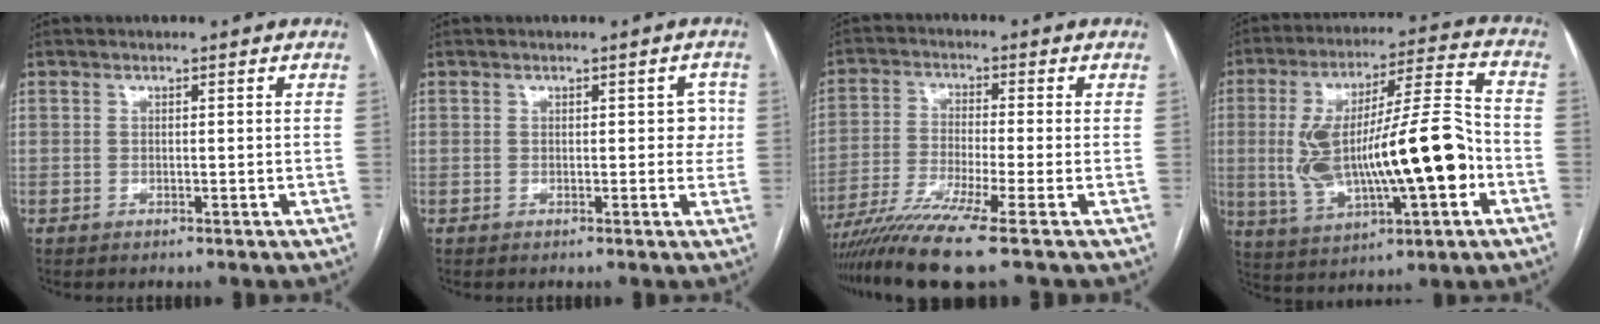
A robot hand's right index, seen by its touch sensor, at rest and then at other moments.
{"total": 2.5, "force": [0.2, 1.7, 1.9], "torque": [-0.008, 0.016, 0.000]}
{"total": 10.1, "force": [-7.3, -1.8, 6.7], "torque": [-0.121, -0.030, -0.129]}
{"total": 20.3, "force": [-3.0, 4.2, 19.6], "torque": [-0.368, 0.019, -0.036]}